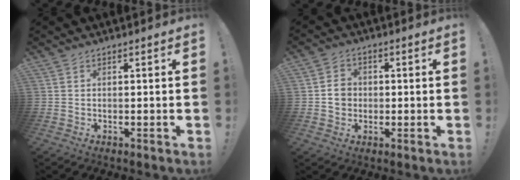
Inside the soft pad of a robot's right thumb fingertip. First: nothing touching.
{"total": 5.5, "force": [-0.5, 5.1, 2.1], "torque": [-0.028, 0.013, -0.006]}